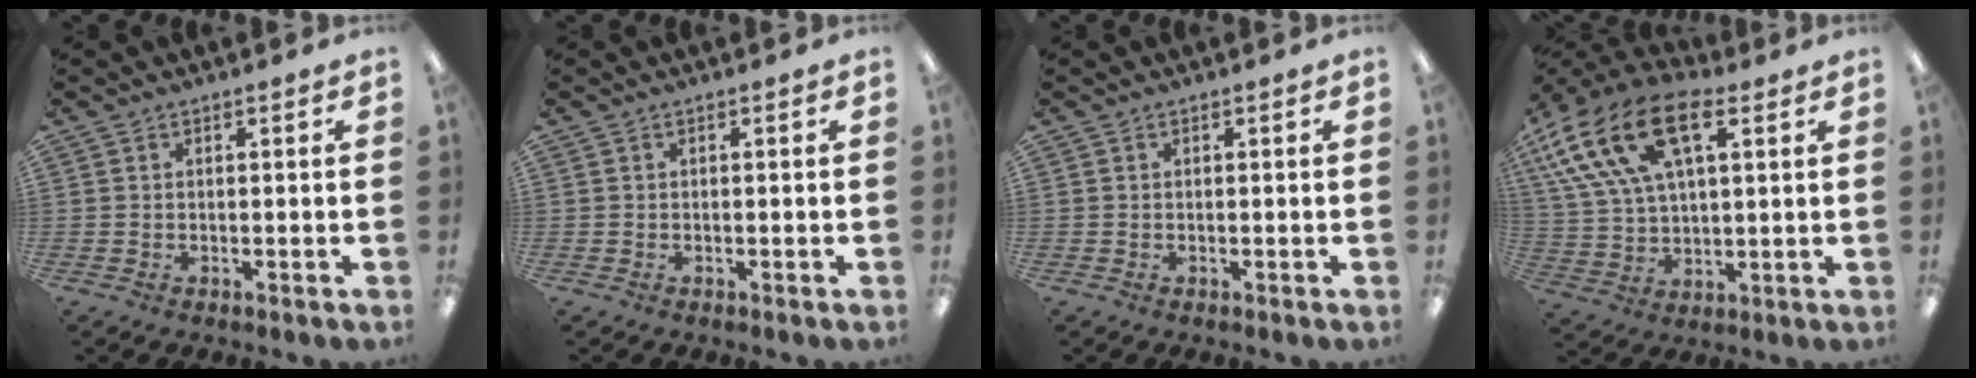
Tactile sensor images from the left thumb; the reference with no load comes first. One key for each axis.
{"total": 0.0}
{"total": 0.0}
{"total": 20.6, "fx": 9.5, "fy": 11.3, "fz": 14.4, "tx": -0.291, "ty": -0.027, "tz": 0.169}